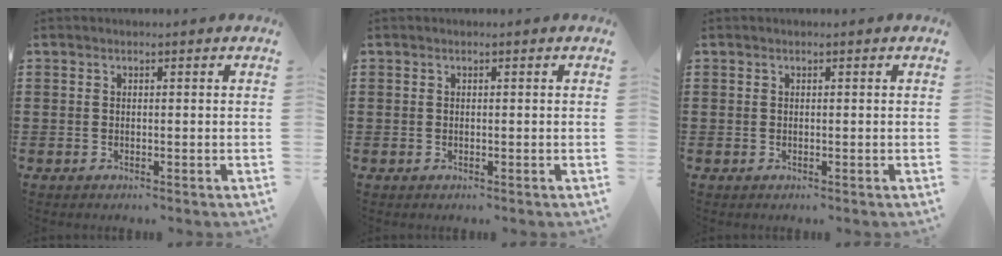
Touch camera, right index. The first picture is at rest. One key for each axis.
{"total": 0.0}
{"total": 0.0}